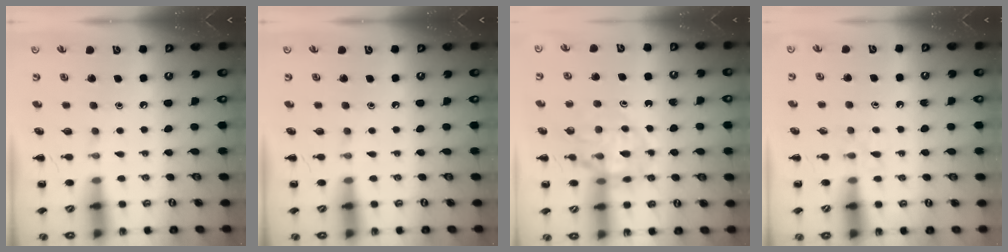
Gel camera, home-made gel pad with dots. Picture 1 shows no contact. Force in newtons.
{"total": 0.0}
{"total": 11.9, "press": 11.6, "slide": 2.8}
{"total": 4.3, "press": 4.0, "slide": 1.6}